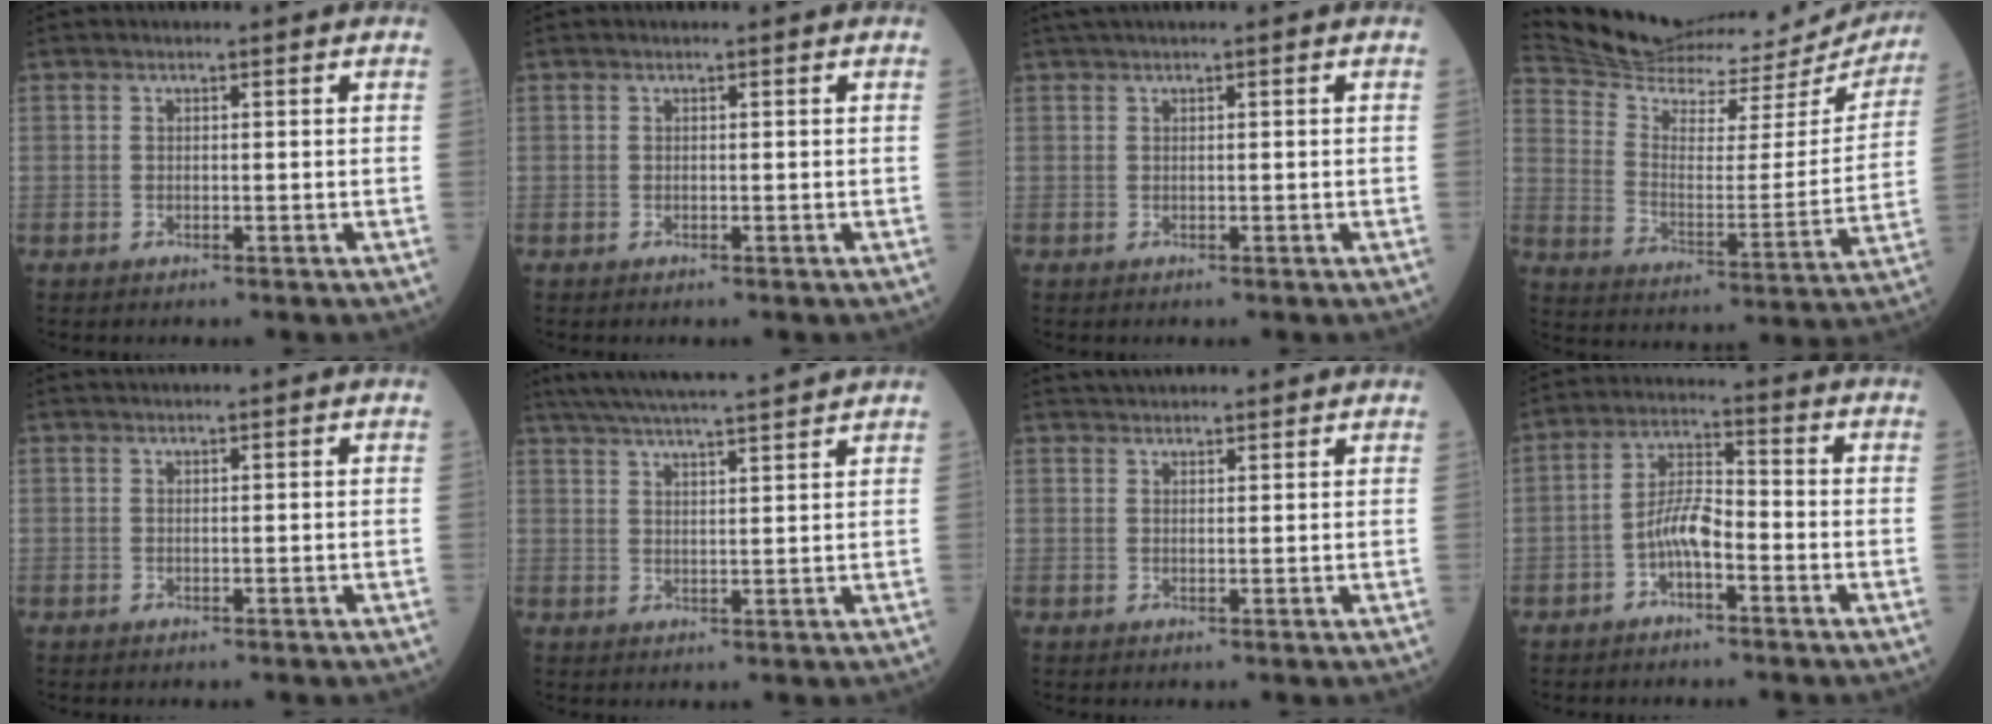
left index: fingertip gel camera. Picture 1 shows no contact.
{"total": 0.0}
{"total": 1.4, "force": [0.9, -0.2, 1.0], "torque": [-0.026, 0.019, 0.022]}
{"total": 27.9, "force": [26.6, 5.3, 6.6], "torque": [-0.122, -0.069, 0.355]}
{"total": 2.0, "force": [1.8, -0.3, 0.6], "torque": [-0.007, 0.022, 0.033]}
{"total": 15.0, "force": [13.6, -0.3, 6.5], "torque": [-0.121, 0.021, 0.198]}
{"total": 7.8, "force": [7.3, 1.2, 2.3], "torque": [-0.035, 0.035, 0.102]}
{"total": 5.4, "force": [-2.5, 1.6, 4.5], "torque": [-0.091, 0.012, -0.049]}